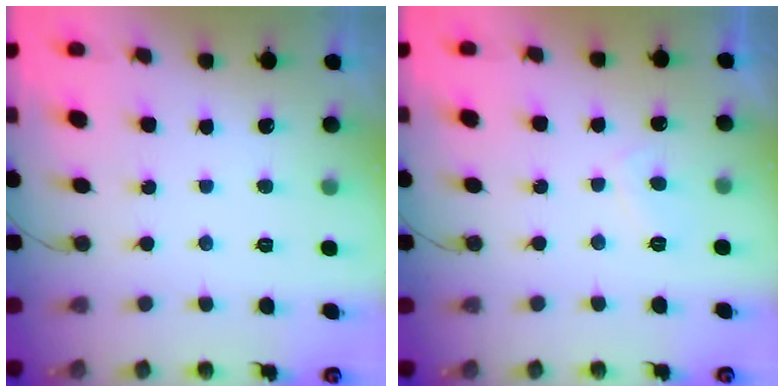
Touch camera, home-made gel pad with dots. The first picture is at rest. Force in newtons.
{"total": 2.7, "press": 2.5, "slide": 0.9}